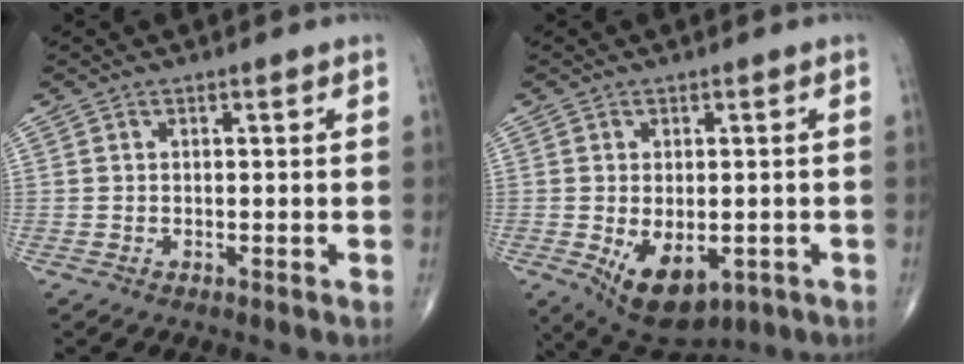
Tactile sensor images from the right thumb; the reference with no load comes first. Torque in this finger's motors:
{"motor_torque": [-0.05, 0.46, 0.61, 0.26, 0.23]}